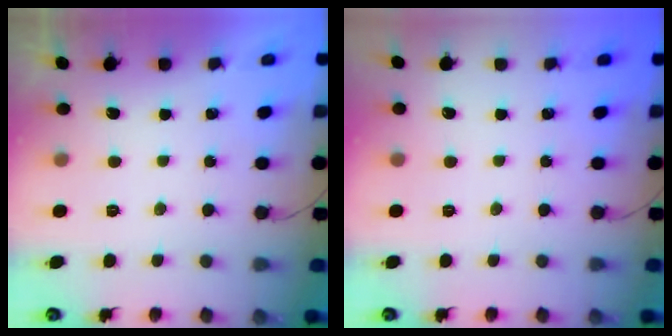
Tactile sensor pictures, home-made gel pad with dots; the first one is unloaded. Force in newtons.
{"total": 0.0}